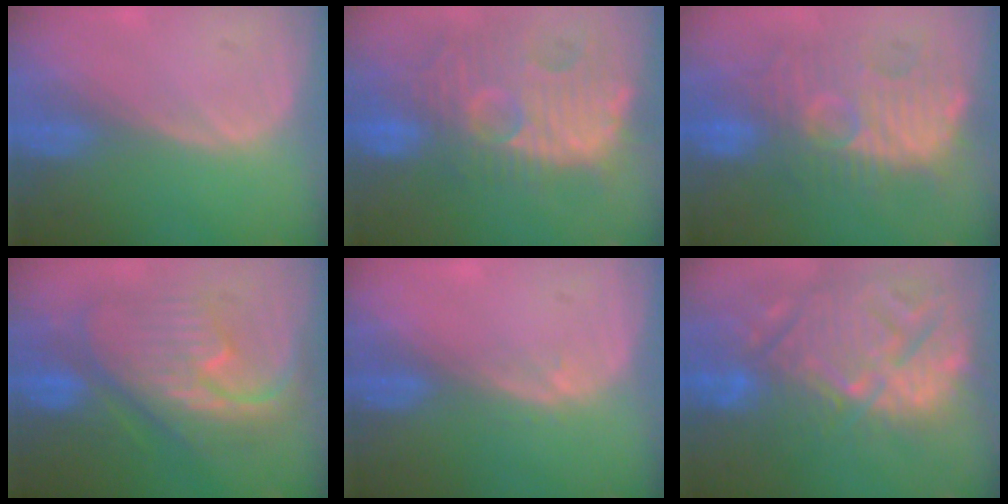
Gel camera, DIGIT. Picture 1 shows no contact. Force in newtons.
{"total": 13.5, "press": 12.3, "slide": 5.5}
{"total": 11.2, "press": 11.0, "slide": 2.0}
{"total": 11.1, "press": 11.1, "slide": 1.1}
{"total": 1.0, "press": 0.7, "slide": 0.7}
{"total": 15.2, "press": 13.0, "slide": 7.8}